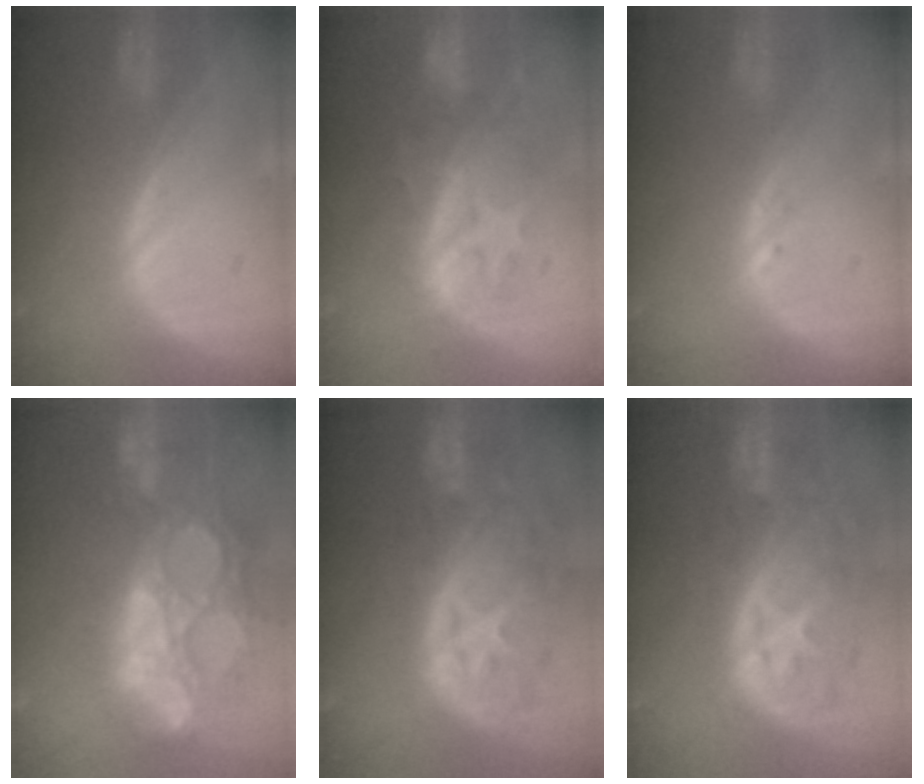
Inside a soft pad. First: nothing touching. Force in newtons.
{"total": 9.9, "press": 8.6, "slide": 4.8}
{"total": 0.6, "press": 0.6, "slide": 0.1}
{"total": 15.0, "press": 12.4, "slide": 8.4}
{"total": 12.3, "press": 10.5, "slide": 6.5}
{"total": 11.0, "press": 9.8, "slide": 5.1}